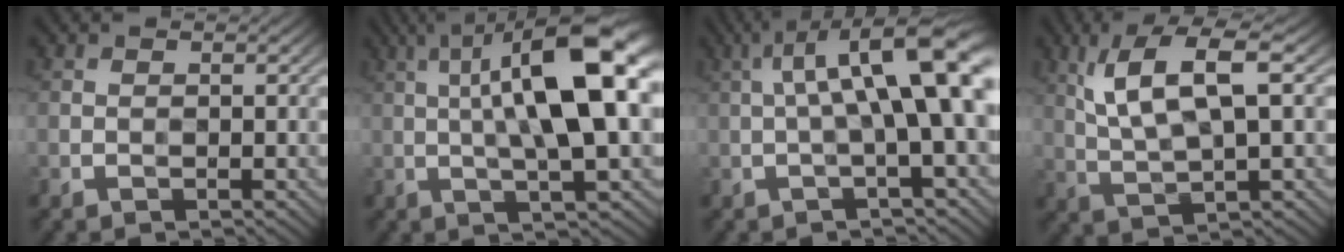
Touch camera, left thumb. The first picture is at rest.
{"total": 15.7, "force": [2.9, 4.5, 14.8], "torque": [-0.237, 0.036, 0.047]}
{"total": 14.4, "force": [1.9, 4.0, 13.7], "torque": [-0.206, 0.034, 0.029]}
{"total": 9.2, "force": [3.4, 2.6, 8.1], "torque": [-0.159, 0.011, 0.066]}